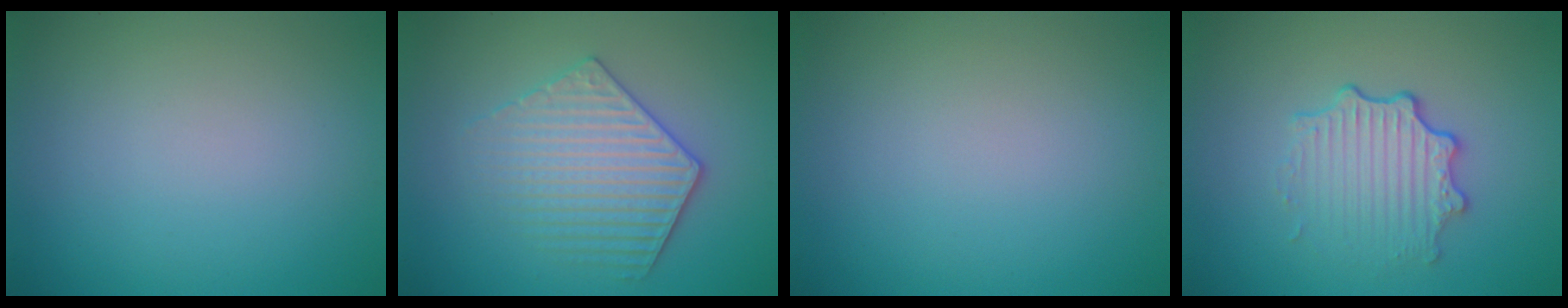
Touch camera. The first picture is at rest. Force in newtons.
{"total": 3.8, "press": 3.6, "slide": 1.0}
{"total": 0.0}
{"total": 3.5, "press": 2.8, "slide": 2.1}